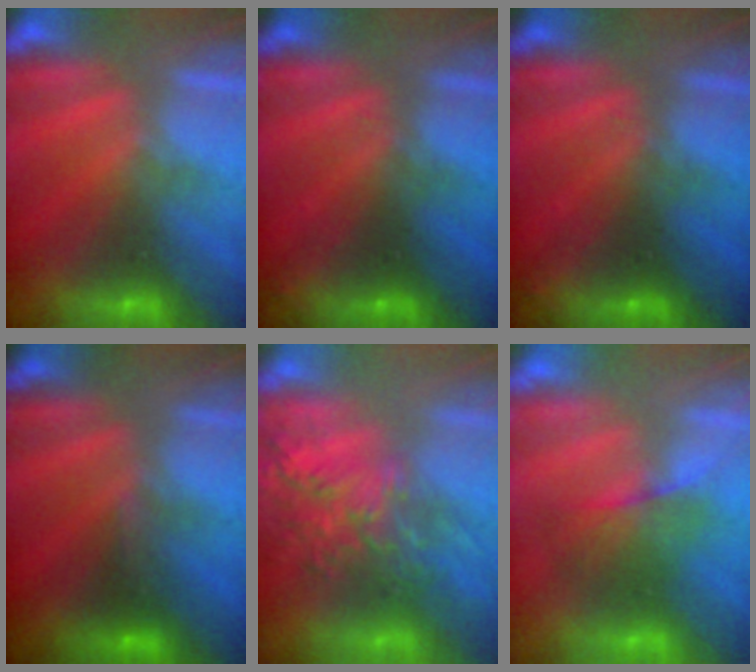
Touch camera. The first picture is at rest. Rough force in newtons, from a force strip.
{"total": 2.7}
{"total": 2.7}
{"total": 3.4}
{"total": 8.1}
{"total": 2.1}